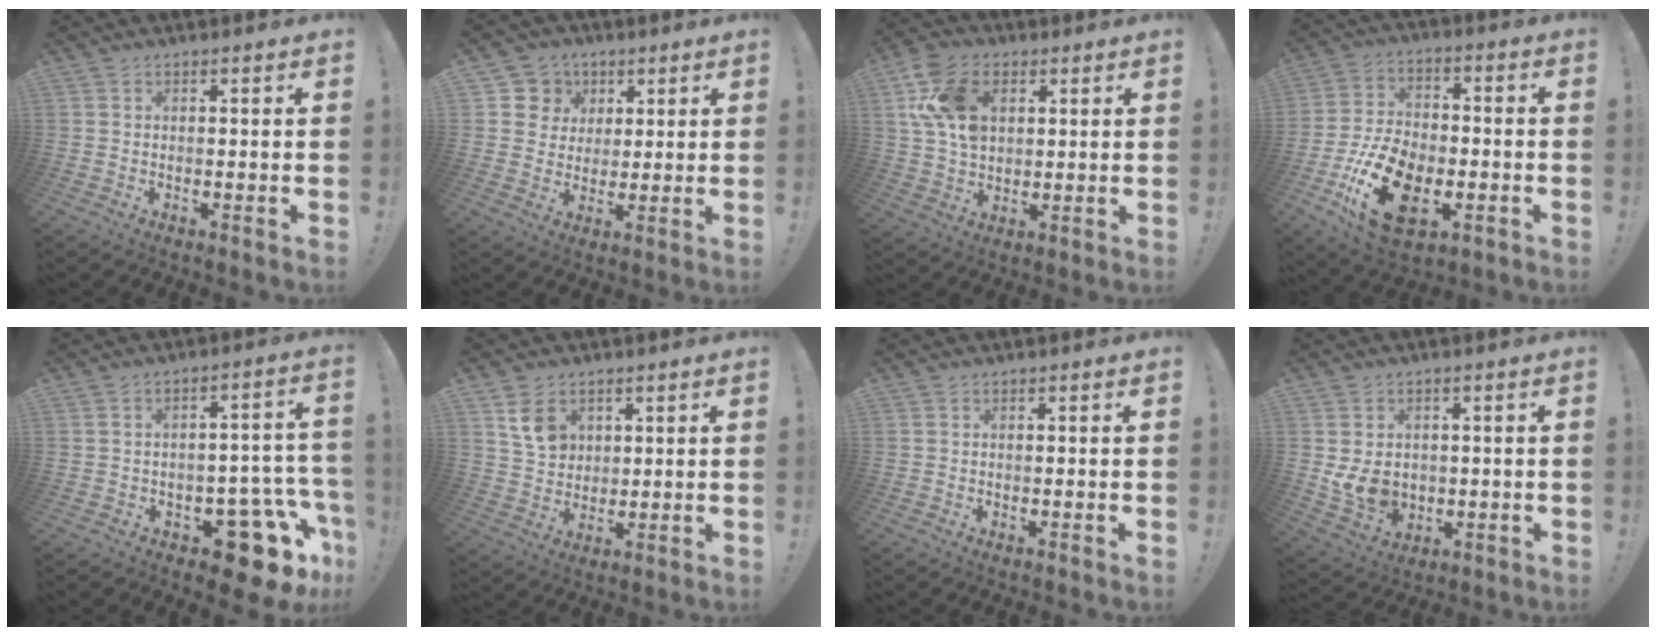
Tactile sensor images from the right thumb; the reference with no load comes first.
{"total": 8.1, "force": [2.6, 7.6, 1.2], "torque": [-0.011, -0.019, 0.054]}
{"total": 16.1, "force": [5.1, 11.5, 10.0], "torque": [-0.180, -0.006, 0.102]}
{"total": 19.7, "force": [-7.5, 12.2, 13.5], "torque": [-0.256, 0.046, -0.120]}
{"total": 15.7, "force": [-7.4, 8.0, 11.4], "torque": [-0.096, 0.050, -0.106]}
{"total": 8.3, "force": [3.8, 6.5, 3.5], "torque": [-0.042, -0.017, 0.074]}
{"total": 0.0}
{"total": 8.3, "force": [-0.4, 6.9, 4.6], "torque": [-0.095, 0.000, -0.004]}